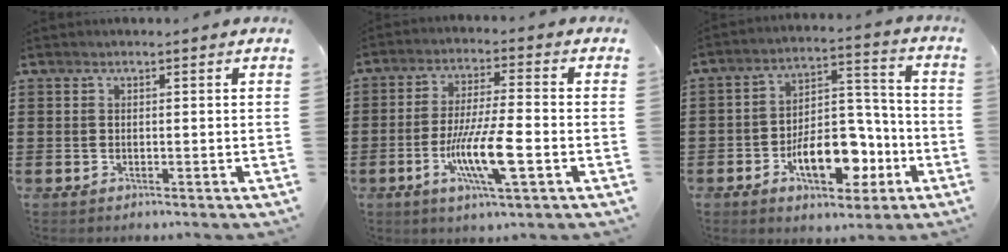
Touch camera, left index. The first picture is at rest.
{"total": 10.1, "force": [-3.4, 1.8, 9.3], "torque": [-0.182, -0.010, -0.064]}
{"total": 12.0, "force": [-4.8, 6.5, 8.9], "torque": [-0.144, 0.015, -0.079]}